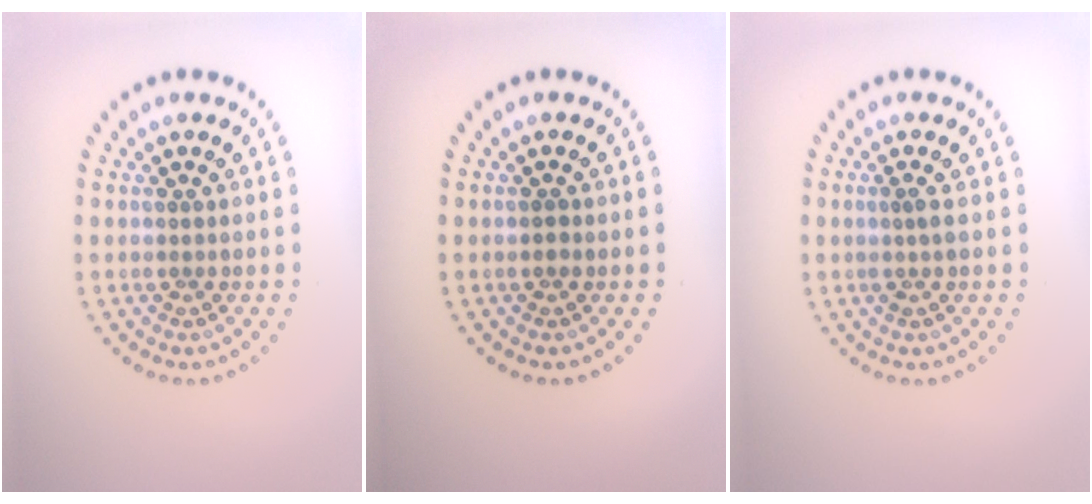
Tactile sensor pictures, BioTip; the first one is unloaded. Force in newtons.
{"total": 0.9, "press": 0.8, "slide": 0.2}
{"total": 1.1, "press": 0.8, "slide": 0.7}